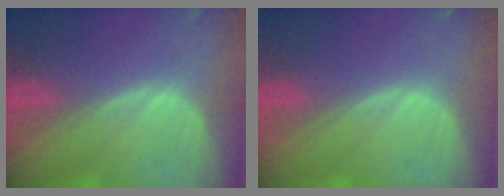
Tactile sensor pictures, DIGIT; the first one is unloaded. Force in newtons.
{"total": 0.0}